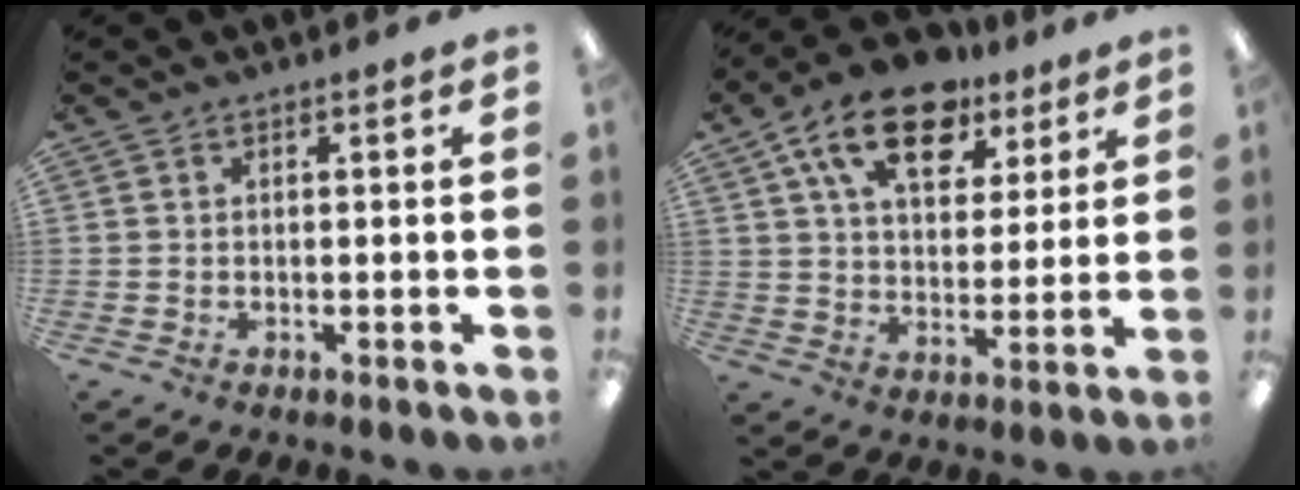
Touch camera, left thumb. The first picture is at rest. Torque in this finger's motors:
{"motor_torque": [0.31, 0.78, 1.58, -1.19, 0.42]}